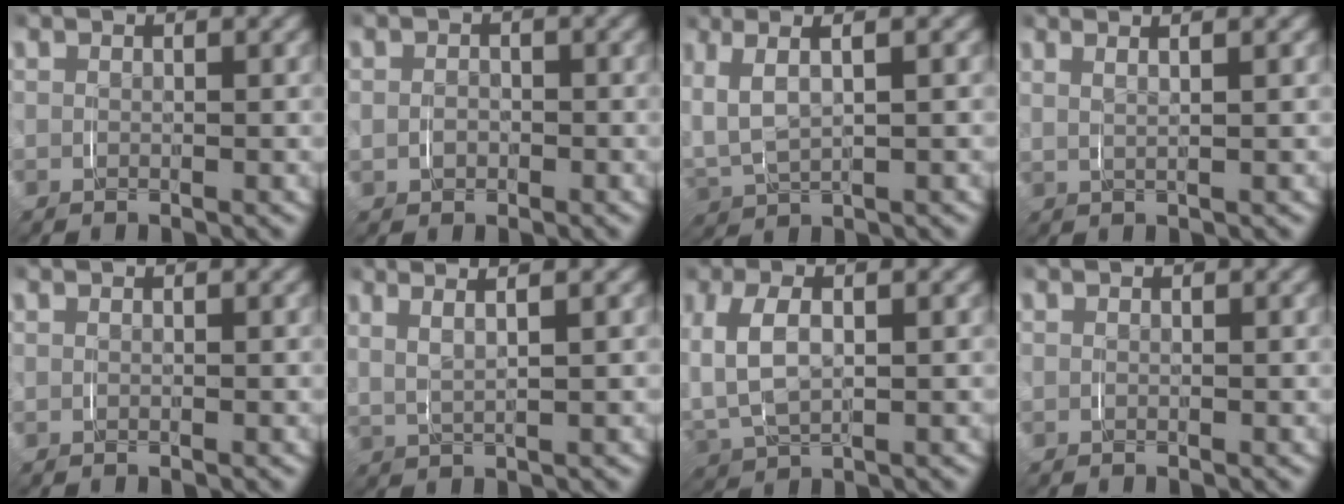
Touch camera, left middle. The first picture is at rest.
{"total": 1.3, "force": [-0.3, 1.1, -0.5], "torque": [0.008, -0.009, -0.003]}
{"total": 3.3, "force": [1.7, 1.9, 2.1], "torque": [-0.043, 0.004, 0.021]}
{"total": 2.9, "force": [2.7, -0.3, 1.2], "torque": [-0.008, 0.020, 0.037]}
{"total": 0.5, "force": [0.2, -0.5, -0.1], "torque": [0.007, 0.003, 0.003]}
{"total": 3.8, "force": [3.1, 0.7, 2.0], "torque": [-0.028, 0.020, 0.038]}
{"total": 1.2, "force": [0.6, 0.6, 0.8], "torque": [-0.030, -0.006, 0.013]}
{"total": 0.0}